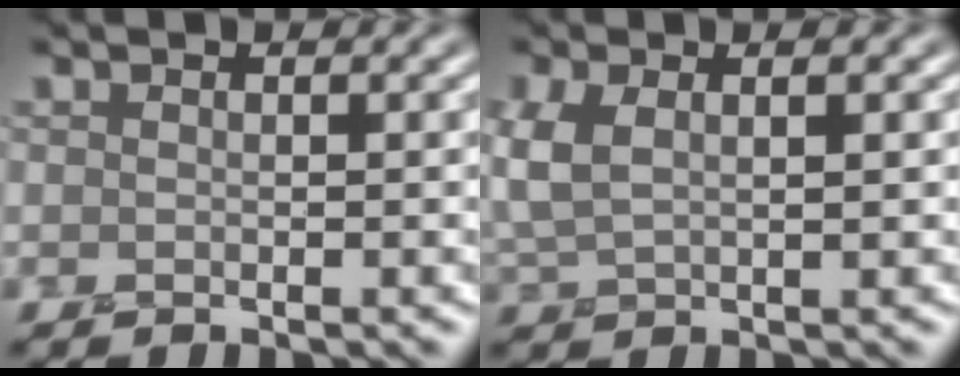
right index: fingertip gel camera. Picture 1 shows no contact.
{"total": 2.6, "force": [1.1, 1.2, 2.0], "torque": [-0.050, 0.011, 0.023]}